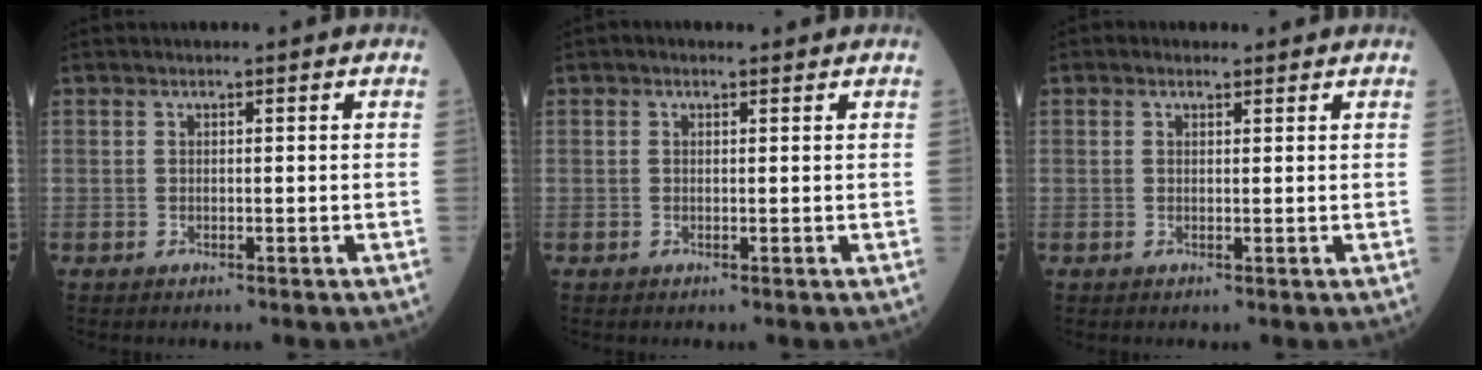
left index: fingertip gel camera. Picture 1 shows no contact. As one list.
[{"total": 0.6, "force": [-0.1, 0.6, 0.2], "torque": [-0.003, 0.004, -0.010]}, {"total": 0.9, "force": [0.2, 0.8, 0.3], "torque": [-0.010, 0.007, -0.003]}]